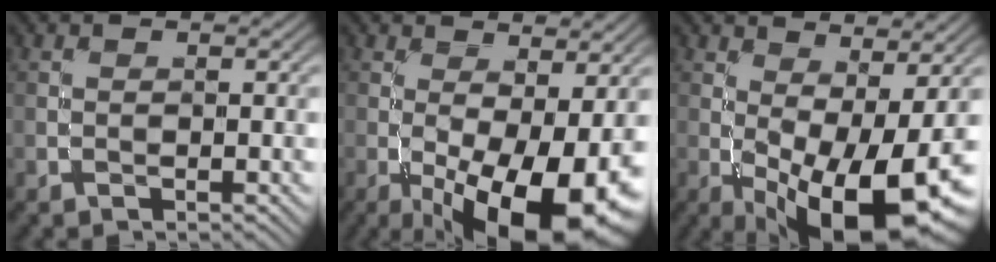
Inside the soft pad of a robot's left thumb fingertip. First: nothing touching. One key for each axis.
{"total": 14.2, "fx": -4.7, "fy": 5.0, "fz": 12.4, "tx": -0.187, "ty": -0.018, "tz": -0.062}
{"total": 14.4, "fx": -3.6, "fy": 5.1, "fz": 13.0, "tx": -0.199, "ty": -0.004, "tz": -0.046}